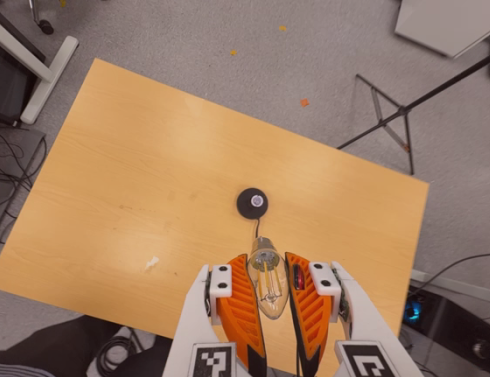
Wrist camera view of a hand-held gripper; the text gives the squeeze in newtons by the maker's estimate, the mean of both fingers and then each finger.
{"total": 20.8, "left": 25.2, "right": 16.3}